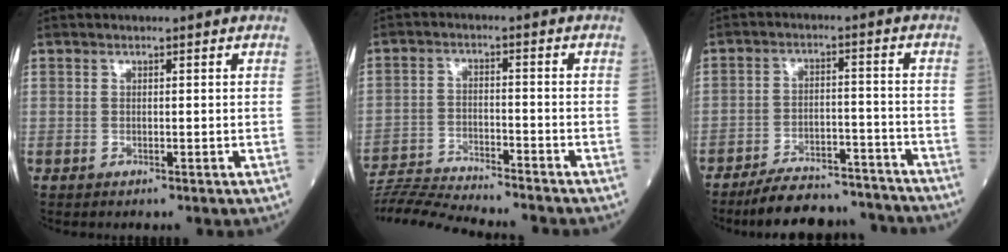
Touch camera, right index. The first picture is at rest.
{"total": 12.8, "force": [-12.3, -0.7, 3.7], "torque": [-0.061, -0.005, -0.206]}
{"total": 13.7, "force": [-12.9, 3.0, 3.6], "torque": [-0.047, 0.020, -0.183]}